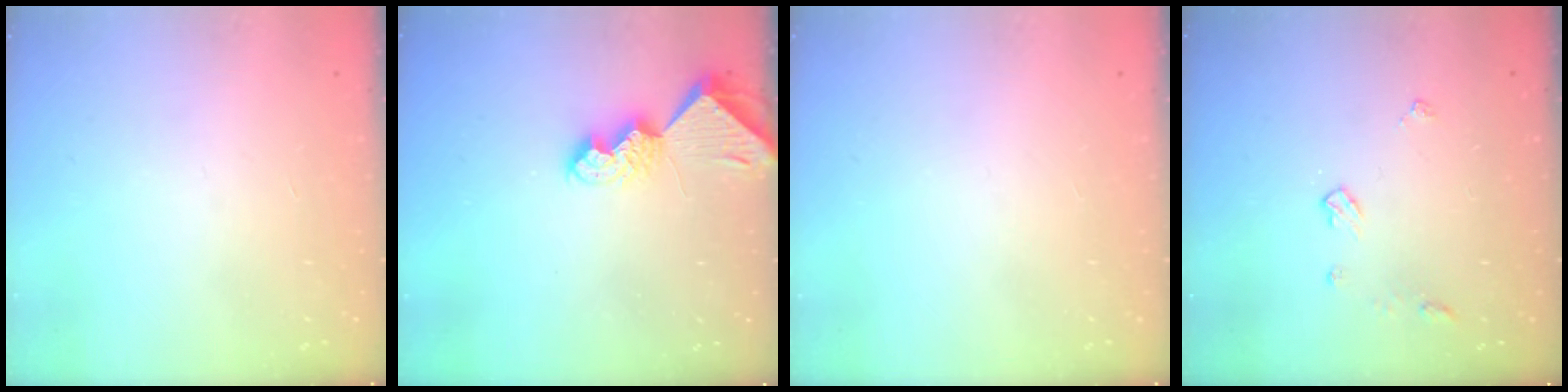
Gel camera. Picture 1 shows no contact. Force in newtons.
{"total": 7.4, "press": 7.3, "slide": 1.1}
{"total": 0.0}
{"total": 5.0, "press": 5.0, "slide": 0.8}